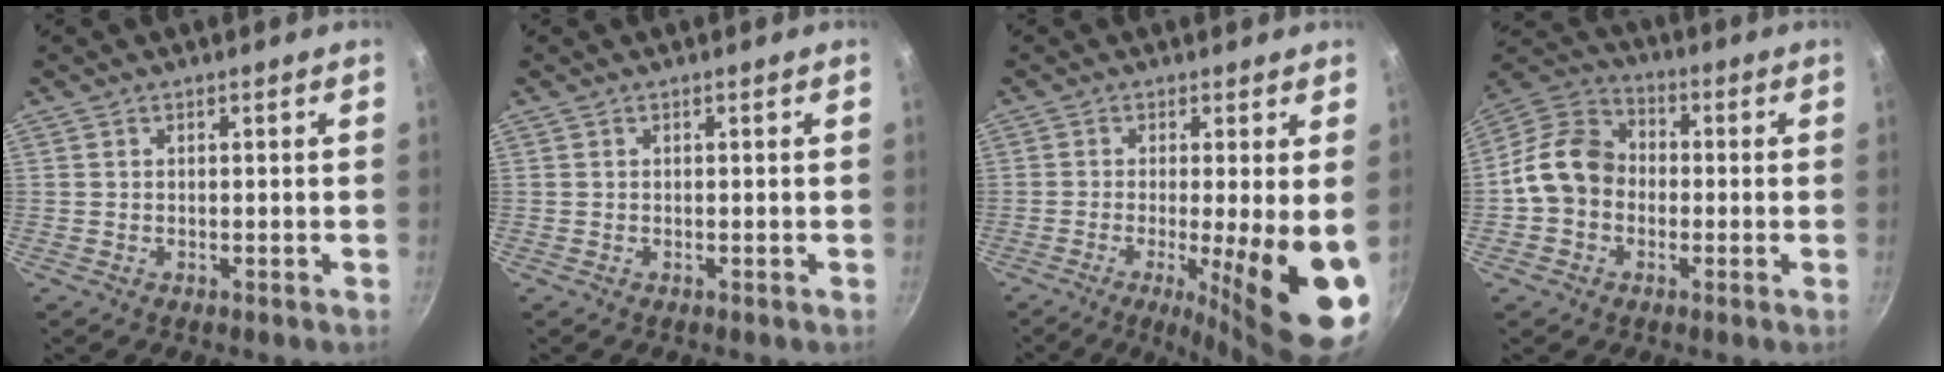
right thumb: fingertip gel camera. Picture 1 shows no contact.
{"total": 0.0}
{"total": 14.7, "force": [-2.9, 2.7, 14.2], "torque": [-0.195, -0.018, -0.036]}
{"total": 11.9, "force": [-1.3, 9.8, 6.6], "torque": [-0.087, 0.033, -0.045]}